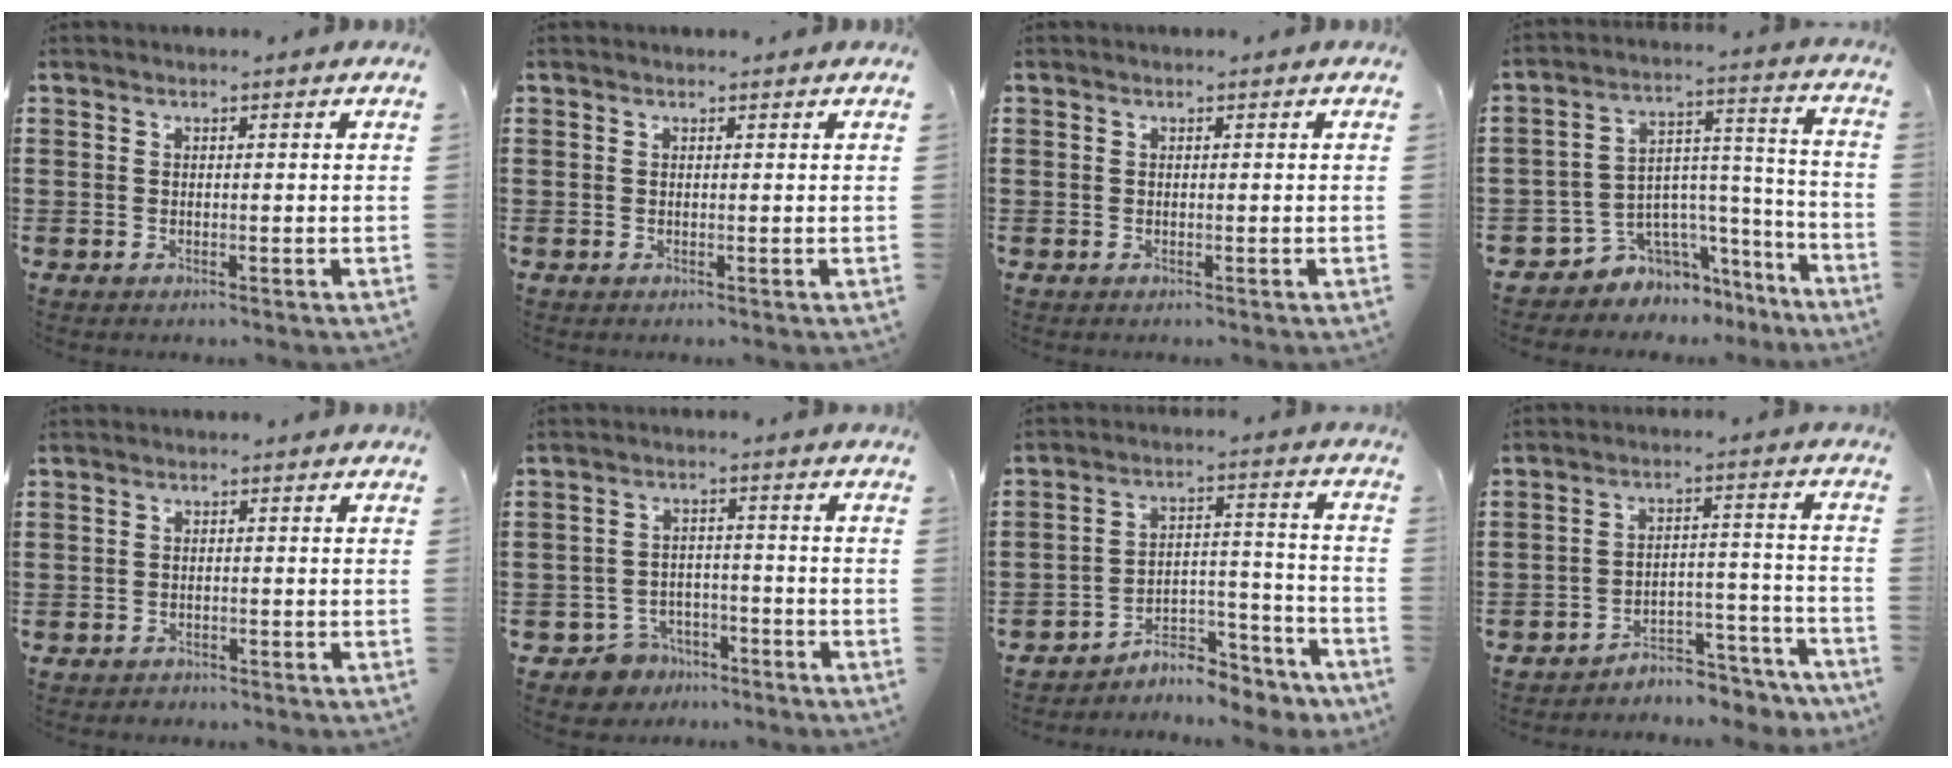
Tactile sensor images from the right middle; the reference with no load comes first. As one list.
[{"total": 0.0}, {"total": 0.0}, {"total": 6.1, "force": [-4.7, 3.8, -0.1], "torque": [-0.019, -0.009, -0.088]}, {"total": 1.1, "force": [-1.0, 0.5, -0.2], "torque": [0.001, 0.002, -0.023]}, {"total": 4.8, "force": [-4.4, 1.9, 0.3], "torque": [-0.028, 0.003, -0.094]}, {"total": 6.4, "force": [-6.0, 1.9, 1.2], "torque": [-0.016, 0.015, -0.117]}, {"total": 4.8, "force": [-4.7, 1.0, 0.7], "torque": [-0.014, 0.009, -0.096]}]